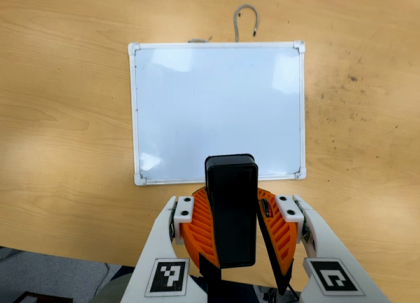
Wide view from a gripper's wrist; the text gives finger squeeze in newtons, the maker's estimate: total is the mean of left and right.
{"total": 9.6, "left": 9.9, "right": 9.2}